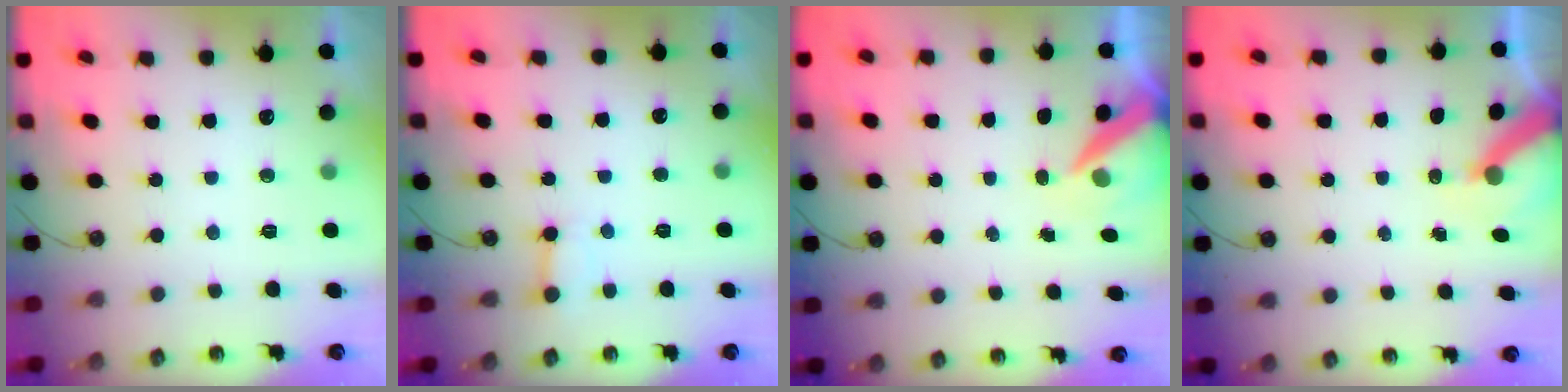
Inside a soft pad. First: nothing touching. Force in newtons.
{"total": 3.0, "press": 3.0, "slide": 0.4}
{"total": 6.9, "press": 6.9, "slide": 0.9}
{"total": 6.4, "press": 6.4, "slide": 0.6}